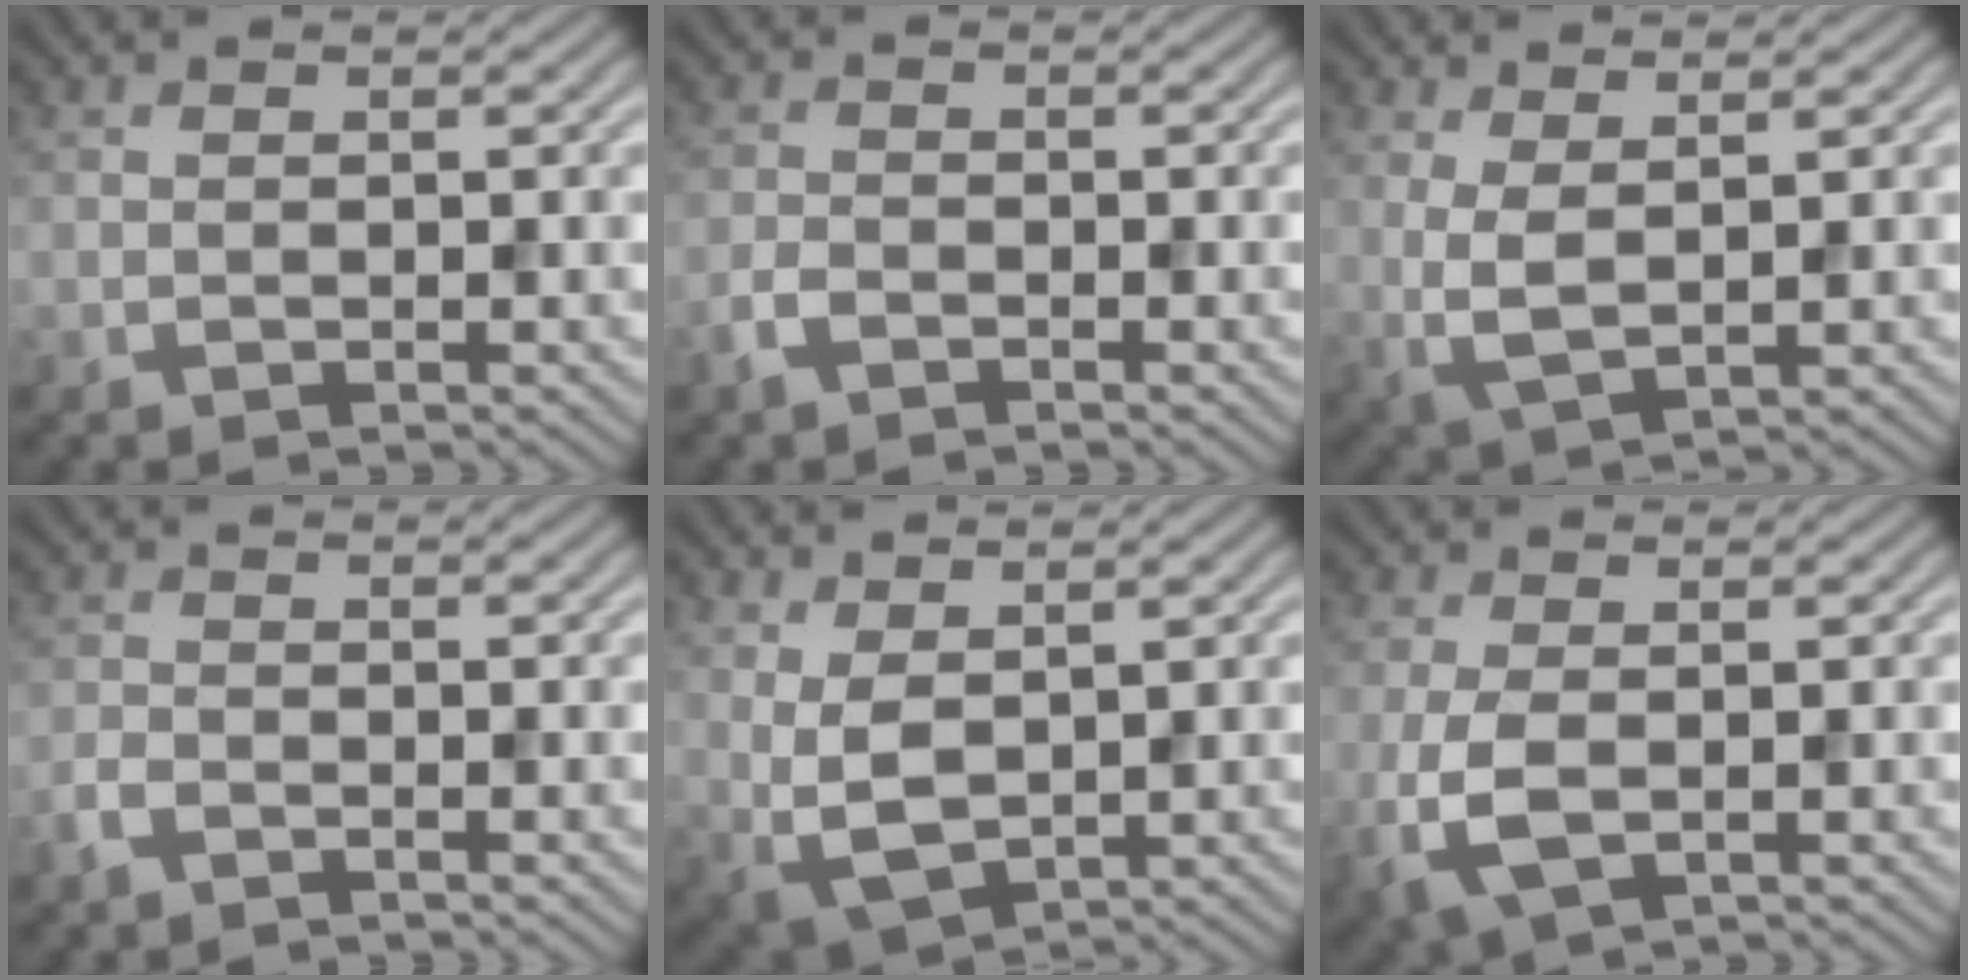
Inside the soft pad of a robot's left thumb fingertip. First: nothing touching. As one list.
[{"total": 2.0, "force": [-1.4, 0.9, 1.1], "torque": [-0.026, -0.001, -0.036]}, {"total": 3.6, "force": [1.7, 1.1, 3.1], "torque": [-0.075, -0.001, 0.036]}, {"total": 1.9, "force": [-1.4, 0.8, 1.0], "torque": [-0.023, -0.001, -0.036]}, {"total": 5.2, "force": [1.7, 2.7, 4.1], "torque": [-0.108, -0.004, 0.037]}, {"total": 5.0, "force": [-0.9, 2.6, 4.2], "torque": [-0.113, -0.011, -0.017]}]